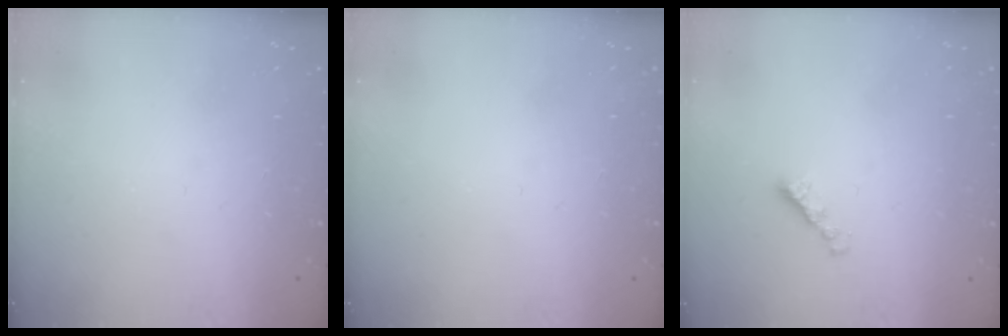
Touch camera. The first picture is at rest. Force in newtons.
{"total": 0.0}
{"total": 2.2, "press": 2.1, "slide": 0.5}